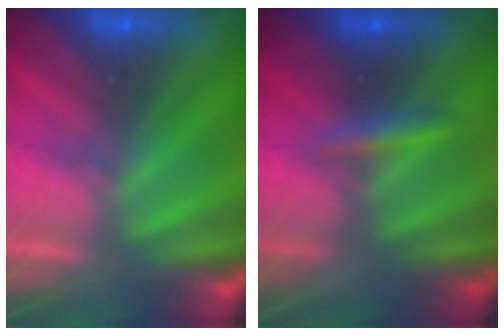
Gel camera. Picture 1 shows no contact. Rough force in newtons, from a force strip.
{"total": 2.4}